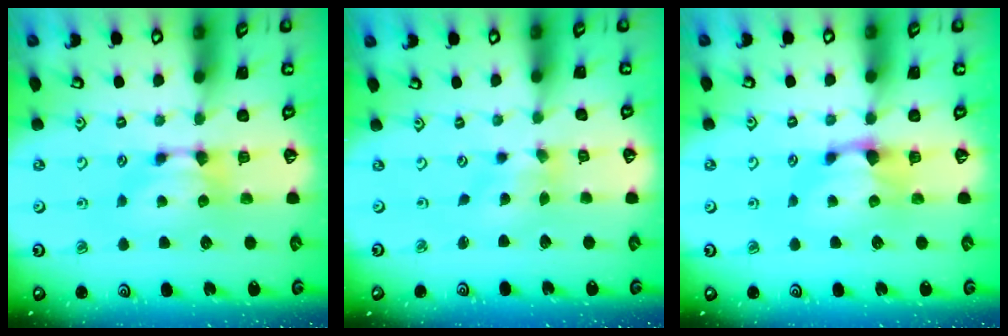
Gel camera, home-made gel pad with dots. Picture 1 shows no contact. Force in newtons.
{"total": 1.5, "press": 1.1, "slide": 1.0}
{"total": 1.6, "press": 1.2, "slide": 1.0}